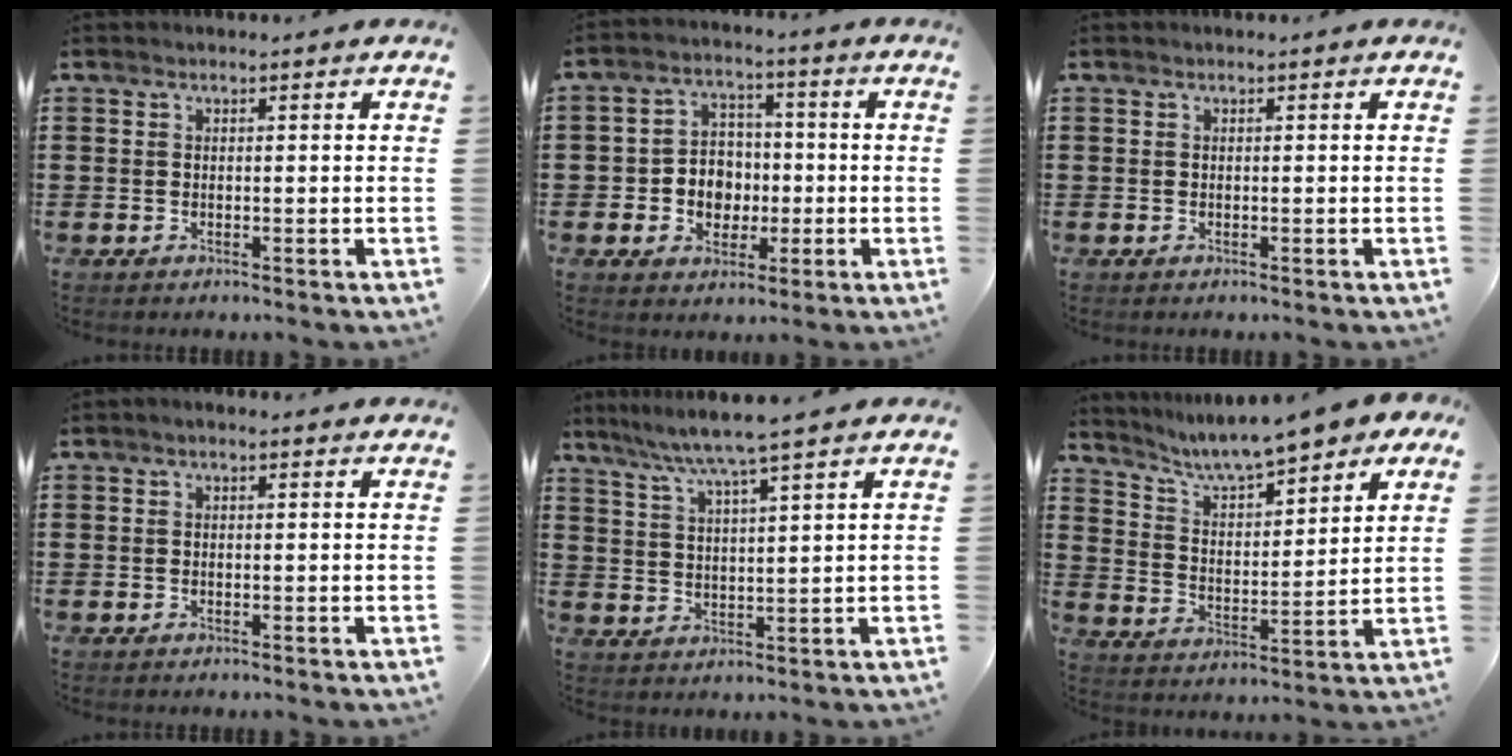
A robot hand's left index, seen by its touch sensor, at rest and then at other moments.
{"total": 5.6, "force": [-1.1, 5.1, 2.1], "torque": [-0.048, 0.014, -0.023]}
{"total": 0.0}
{"total": 0.6, "force": [-0.2, 0.3, 0.5], "torque": [-0.010, 0.001, -0.004]}
{"total": 5.9, "force": [4.8, -1.1, 3.3], "torque": [-0.079, -0.024, 0.080]}
{"total": 6.7, "force": [6.1, 0.4, 2.8], "torque": [-0.081, -0.034, 0.100]}